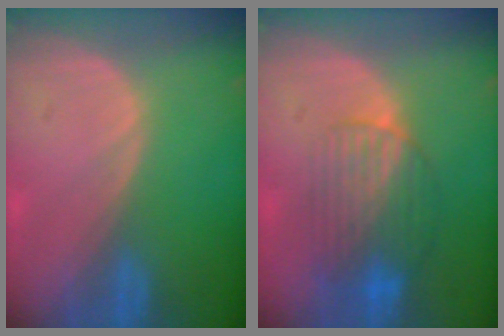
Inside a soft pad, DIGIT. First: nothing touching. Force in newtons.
{"total": 8.2, "press": 7.3, "slide": 3.9}